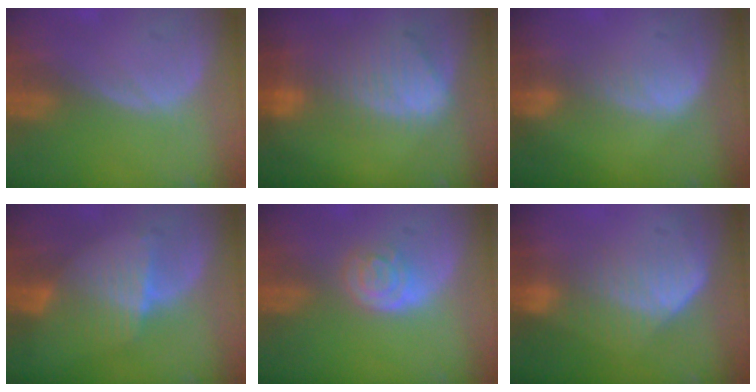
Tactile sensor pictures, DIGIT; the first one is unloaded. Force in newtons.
{"total": 9.2, "press": 8.1, "slide": 4.4}
{"total": 2.4, "press": 2.4, "slide": 0.2}
{"total": 6.8, "press": 6.0, "slide": 3.3}
{"total": 4.3, "press": 3.8, "slide": 2.0}
{"total": 7.3, "press": 6.2, "slide": 3.8}